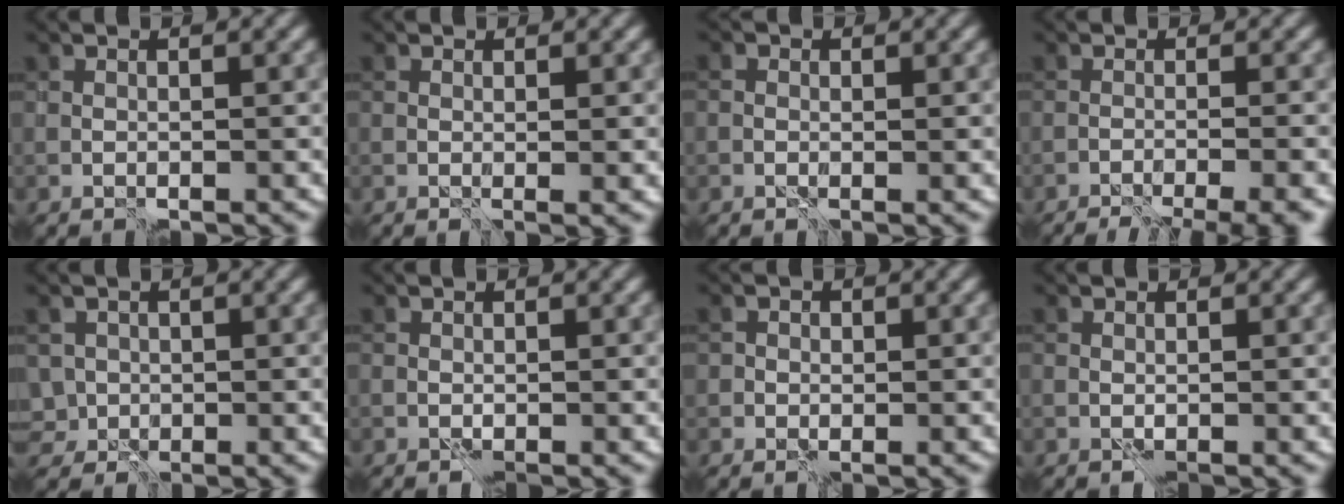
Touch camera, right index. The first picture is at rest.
{"total": 0.8, "force": [0.3, -0.1, 0.8], "torque": [-0.009, -0.002, 0.004]}
{"total": 0.9, "force": [0.2, 0.7, 0.6], "torque": [0.002, 0.004, 0.001]}
{"total": 8.4, "force": [-7.3, 1.3, 3.9], "torque": [-0.030, -0.002, -0.083]}
{"total": 1.9, "force": [0.4, 1.9, 0.1], "torque": [0.000, 0.011, 0.004]}
{"total": 0.6, "force": [0.3, 0.5, 0.3], "torque": [-0.005, 0.001, 0.006]}
{"total": 2.0, "force": [0.2, 1.9, 0.6], "torque": [0.001, 0.008, -0.005]}
{"total": 0.5, "force": [0.4, 0.2, 0.3], "torque": [-0.002, 0.002, 0.009]}